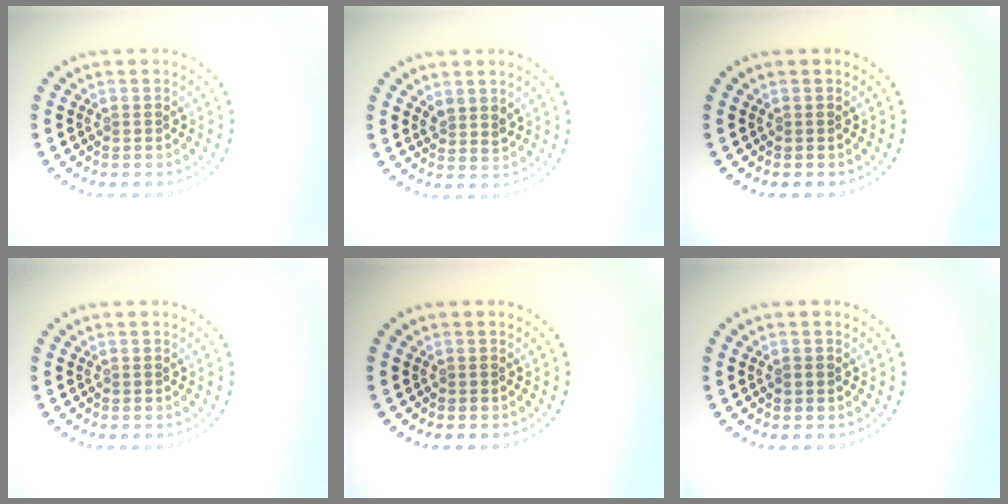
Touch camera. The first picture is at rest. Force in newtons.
{"total": 1.6, "press": 1.3, "slide": 0.9}
{"total": 0.0}
{"total": 0.0}
{"total": 0.0}
{"total": 0.9, "press": 0.9, "slide": 0.2}